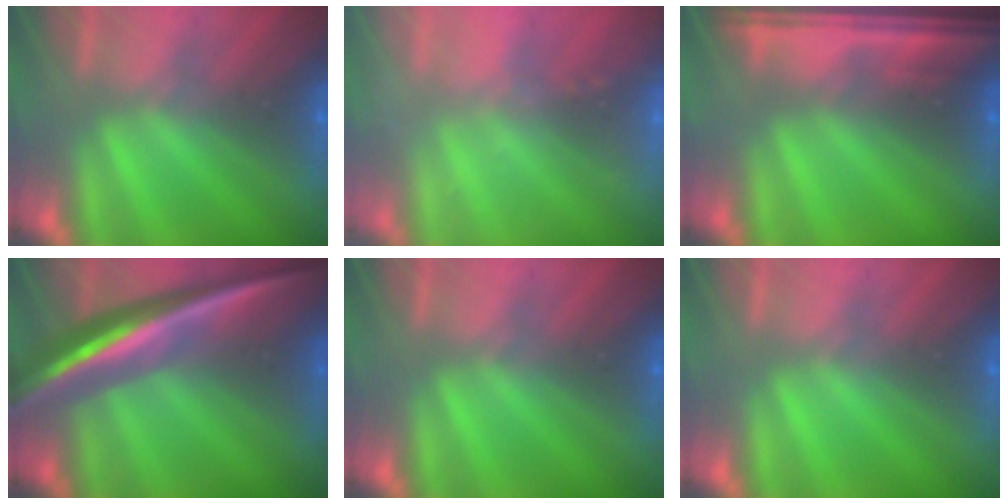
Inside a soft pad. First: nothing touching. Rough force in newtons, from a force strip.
{"total": 2.4}
{"total": 5.8}
{"total": 8.6}
{"total": 0.0}
{"total": 0.0}